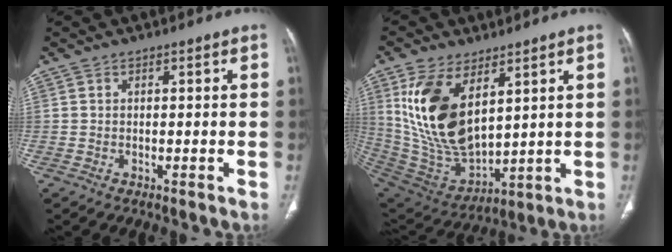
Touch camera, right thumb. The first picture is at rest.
{"total": 19.0, "force": [6.8, 10.0, 14.7], "torque": [-0.270, -0.030, 0.151]}